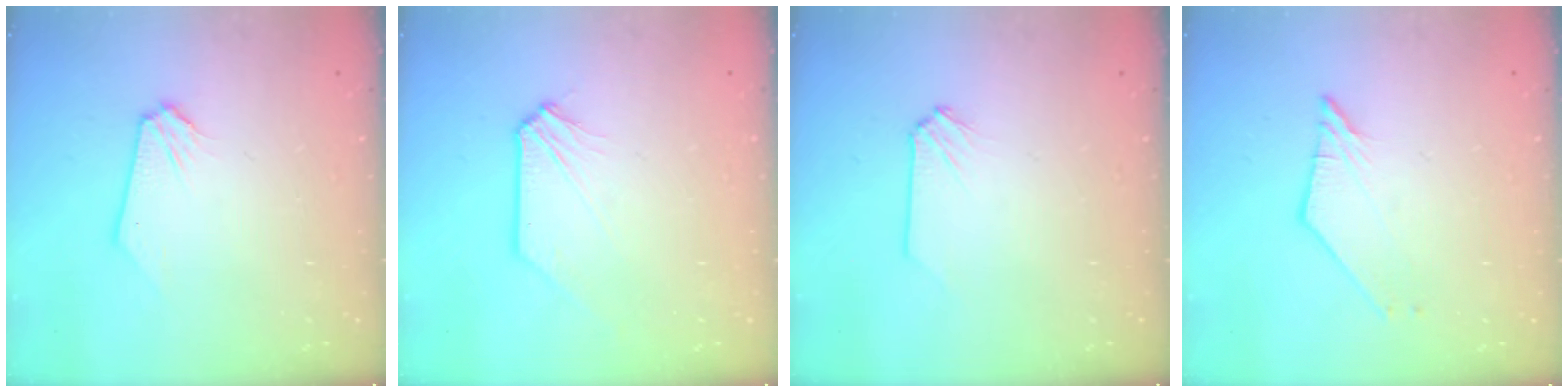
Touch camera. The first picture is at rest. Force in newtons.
{"total": 0.7, "press": 0.7, "slide": 0.1}
{"total": 0.0}
{"total": 2.7, "press": 2.7, "slide": 0.2}